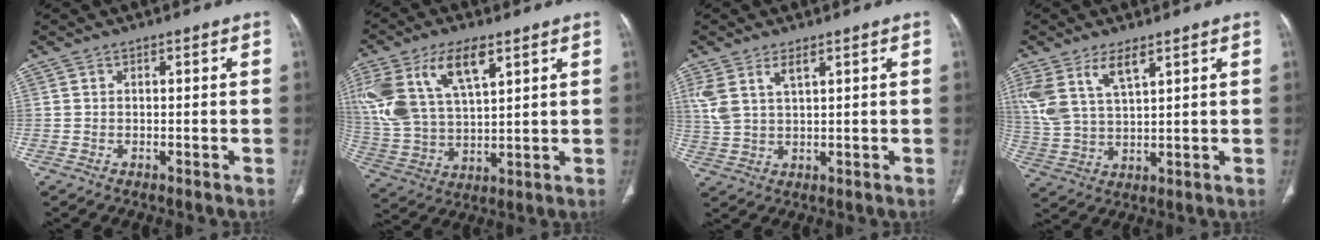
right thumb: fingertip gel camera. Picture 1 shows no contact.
{"total": 18.7, "force": [8.7, 9.3, 13.8], "torque": [-0.289, -0.013, 0.173]}
{"total": 6.0, "force": [3.1, 2.6, 4.4], "torque": [-0.102, -0.005, 0.072]}
{"total": 9.6, "force": [5.4, 4.0, 6.9], "torque": [-0.152, -0.013, 0.118]}